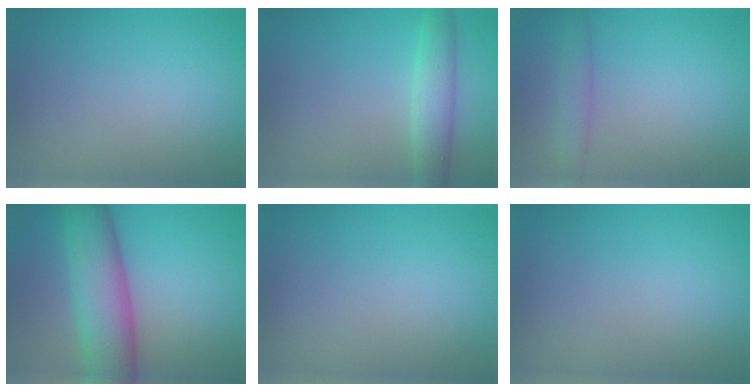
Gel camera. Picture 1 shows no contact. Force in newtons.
{"total": 3.1, "press": 3.1, "slide": 0.2}
{"total": 1.7, "press": 1.7, "slide": 0.1}
{"total": 8.3, "press": 8.3, "slide": 0.1}
{"total": 0.0}
{"total": 0.0}